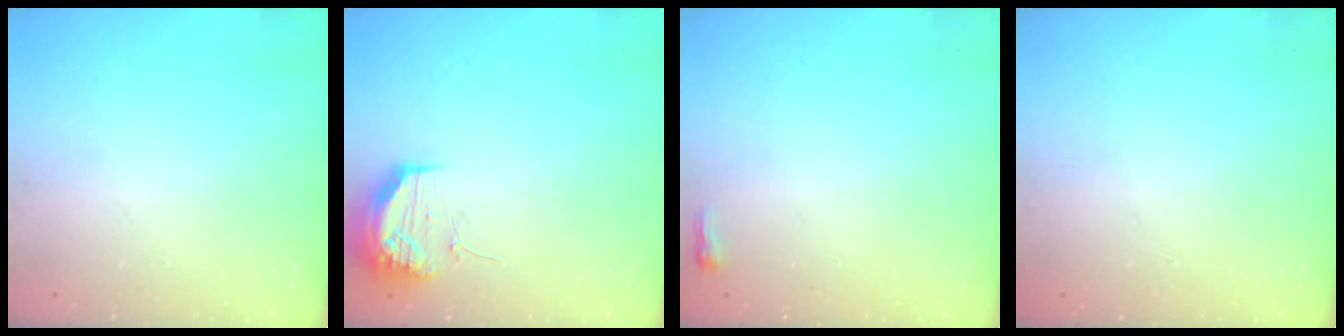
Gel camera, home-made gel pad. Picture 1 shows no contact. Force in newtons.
{"total": 13.8, "press": 11.9, "slide": 6.9}
{"total": 2.3, "press": 2.2, "slide": 0.7}
{"total": 0.0}